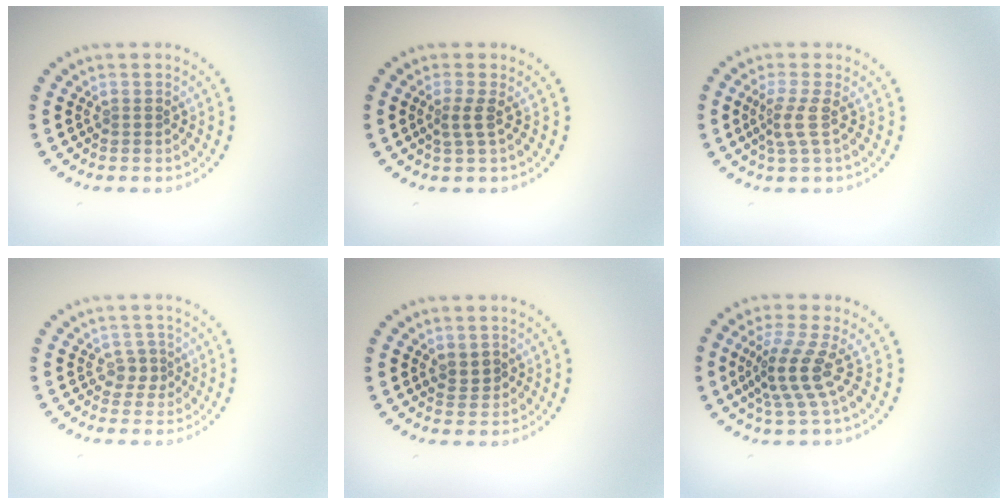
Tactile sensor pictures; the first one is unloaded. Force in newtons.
{"total": 1.7, "press": 1.1, "slide": 1.2}
{"total": 2.3, "press": 1.6, "slide": 1.6}
{"total": 1.6, "press": 1.3, "slide": 1.0}
{"total": 1.1, "press": 1.0, "slide": 0.5}
{"total": 4.1, "press": 2.9, "slide": 2.9}